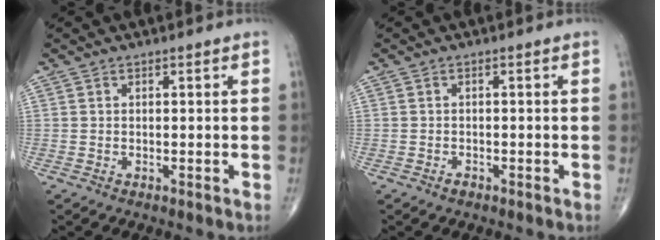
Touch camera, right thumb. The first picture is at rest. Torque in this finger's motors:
{"motor_torque": [-0.07, -0.14, -0.05, 0.00, 0.02]}